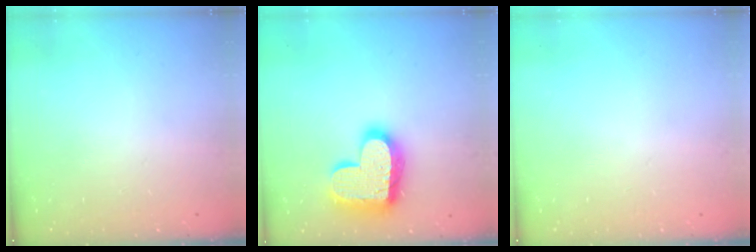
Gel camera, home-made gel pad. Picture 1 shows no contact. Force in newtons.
{"total": 18.7, "press": 18.7, "slide": 1.2}
{"total": 0.0}